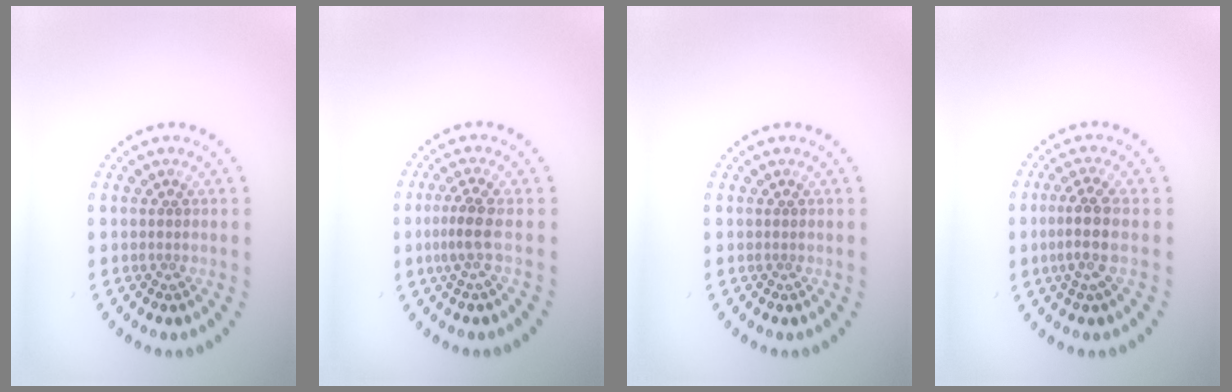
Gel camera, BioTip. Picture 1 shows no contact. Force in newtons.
{"total": 2.3, "press": 1.7, "slide": 1.6}
{"total": 0.0}
{"total": 3.0, "press": 2.6, "slide": 1.5}